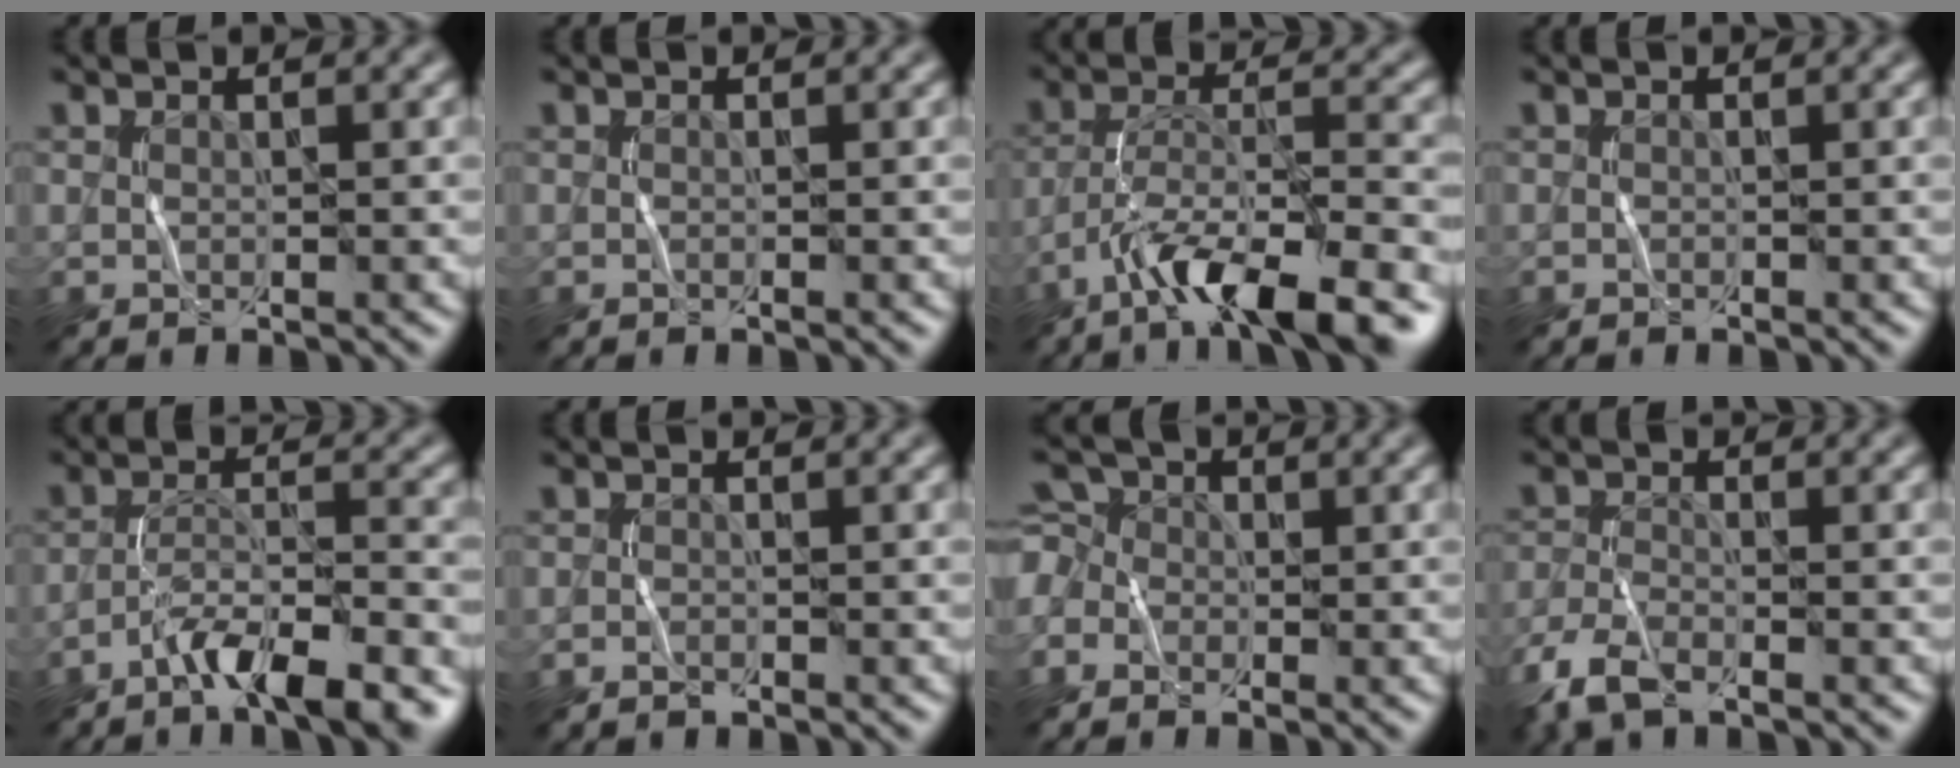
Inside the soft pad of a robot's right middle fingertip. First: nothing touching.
{"total": 0.0}
{"total": 10.1, "force": [-6.7, 2.5, 7.1], "torque": [-0.123, 0.011, -0.115]}
{"total": 0.0}
{"total": 7.0, "force": [-5.1, 1.3, 4.7], "torque": [-0.078, 0.011, -0.086]}
{"total": 0.7, "force": [-0.6, 0.1, 0.3], "torque": [-0.008, 0.003, -0.012]}
{"total": 3.8, "force": [-1.0, 3.3, 1.6], "torque": [-0.037, 0.024, -0.035]}
{"total": 4.2, "force": [-3.2, 1.4, 2.4], "torque": [-0.062, -0.008, -0.075]}